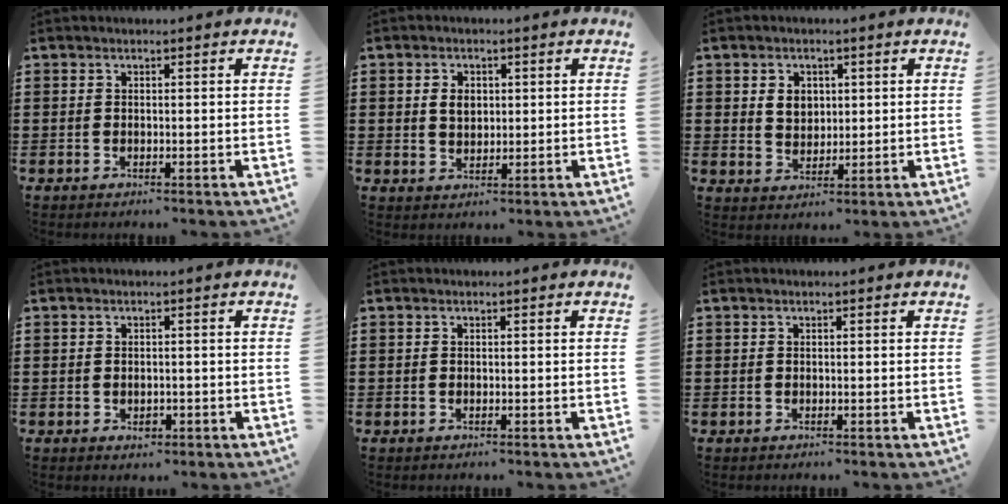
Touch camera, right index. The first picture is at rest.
{"total": 3.0, "force": [0.6, 2.1, 2.1], "torque": [-0.046, 0.010, 0.009]}
{"total": 3.6, "force": [1.0, 2.9, 1.9], "torque": [-0.048, 0.011, 0.017]}
{"total": 1.5, "force": [-0.4, 1.0, 1.0], "torque": [-0.021, 0.002, -0.007]}
{"total": 0.0}
{"total": 0.0}